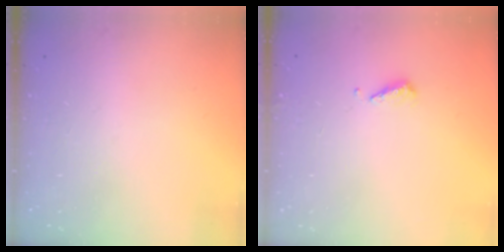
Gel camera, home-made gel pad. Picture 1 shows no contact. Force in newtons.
{"total": 3.9, "press": 3.9, "slide": 0.4}